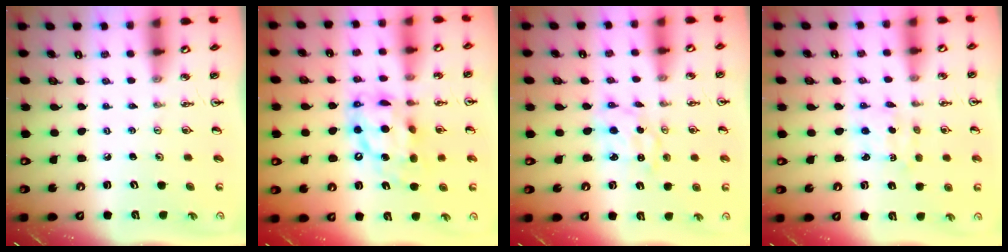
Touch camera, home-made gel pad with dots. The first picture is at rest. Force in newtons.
{"total": 13.6, "press": 13.6, "slide": 1.3}
{"total": 2.3, "press": 2.3, "slide": 0.2}
{"total": 2.1, "press": 2.1, "slide": 0.4}